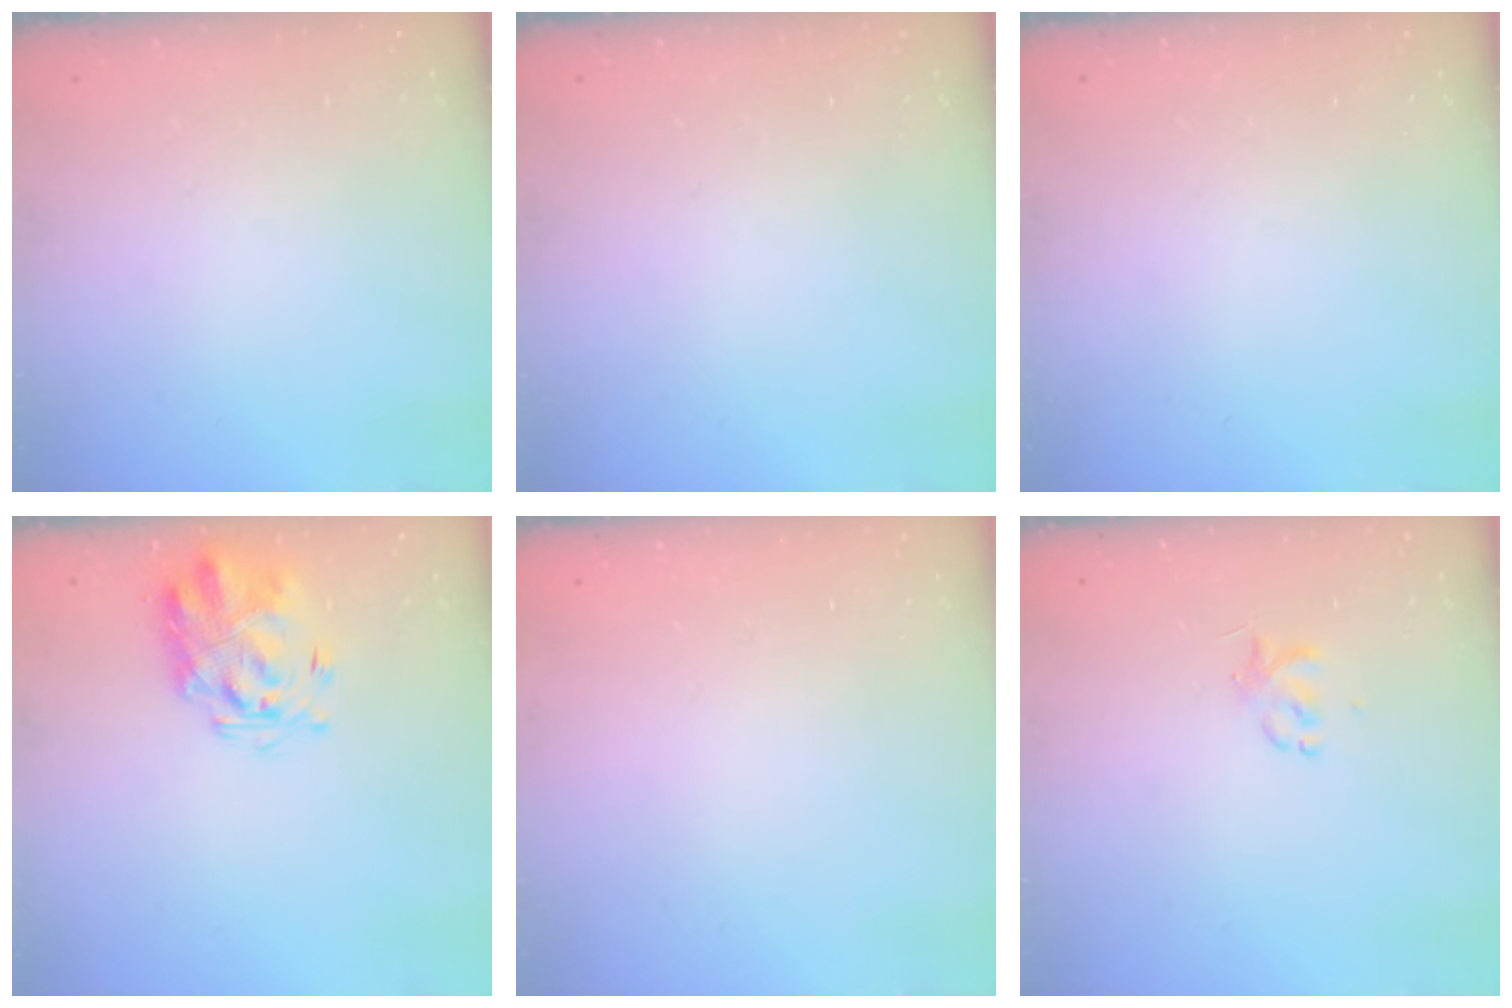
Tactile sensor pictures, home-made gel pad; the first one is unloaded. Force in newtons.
{"total": 0.0}
{"total": 0.0}
{"total": 3.6, "press": 3.3, "slide": 1.5}
{"total": 1.8, "press": 1.8, "slide": 0.2}
{"total": 2.6, "press": 2.6, "slide": 0.5}